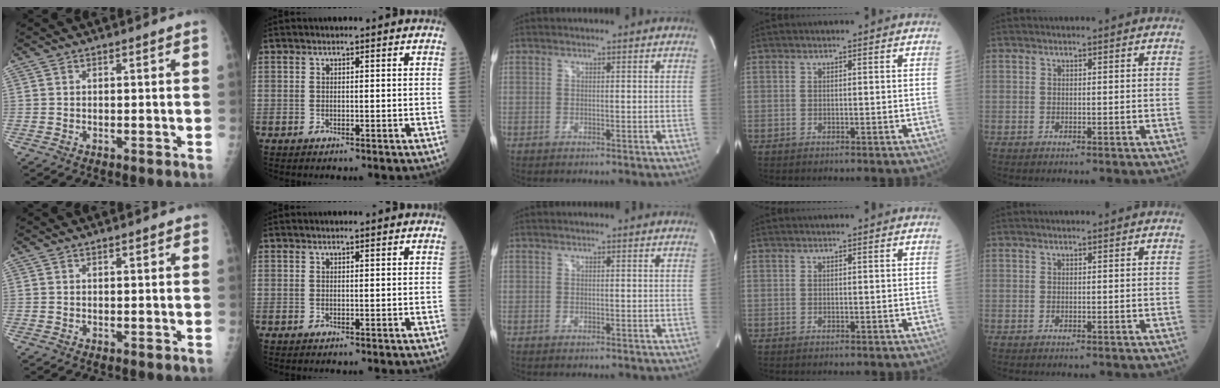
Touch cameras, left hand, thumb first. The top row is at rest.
{"thumb": {"total": 0.8, "force": [0.5, 0.3, 0.5], "torque": [-0.008, -0.001, 0.005]}, "index": {"total": 1.1, "force": [1.0, 0.0, 0.4], "torque": [-0.007, 0.007, 0.017]}}